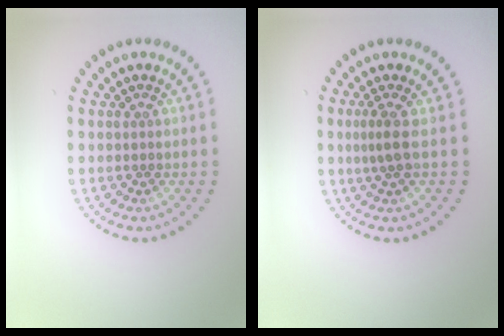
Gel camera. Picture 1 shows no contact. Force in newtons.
{"total": 1.8, "press": 1.3, "slide": 1.1}